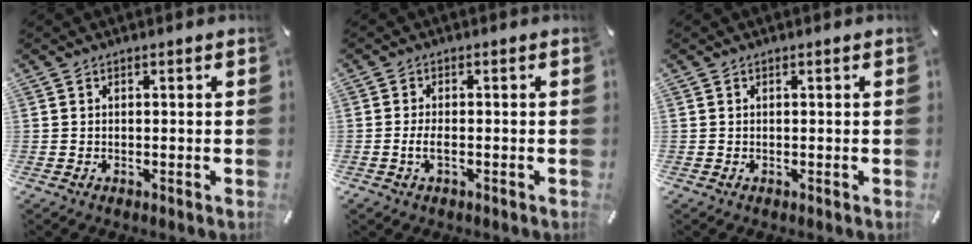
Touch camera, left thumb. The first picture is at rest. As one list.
[{"total": 2.8, "force": [-1.0, 1.0, 2.5], "torque": [-0.050, 0.002, -0.019]}, {"total": 0.0}]